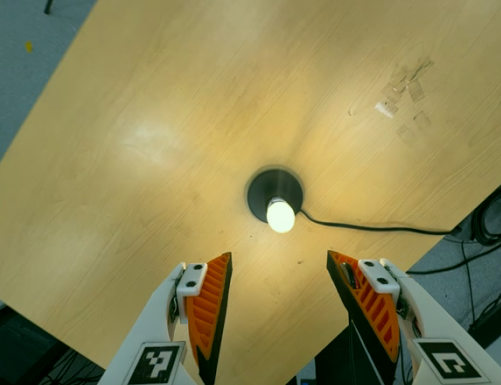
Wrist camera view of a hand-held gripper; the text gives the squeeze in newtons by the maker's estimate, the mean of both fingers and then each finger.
{"total": 0.0}